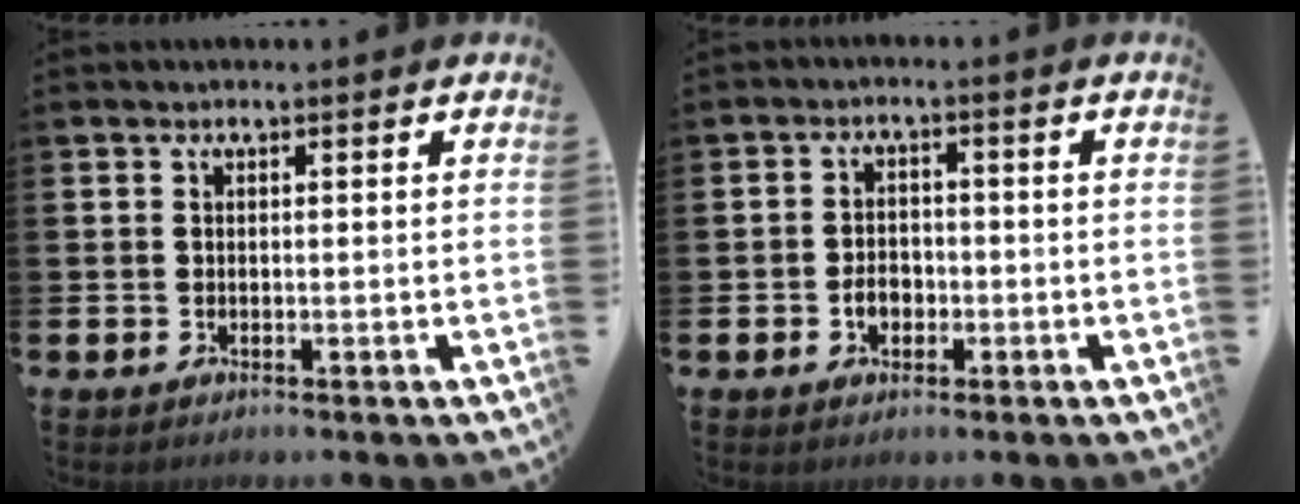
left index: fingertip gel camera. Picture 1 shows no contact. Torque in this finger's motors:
{"motor_torque": [0.60, 0.31, 0.04, 0.08]}